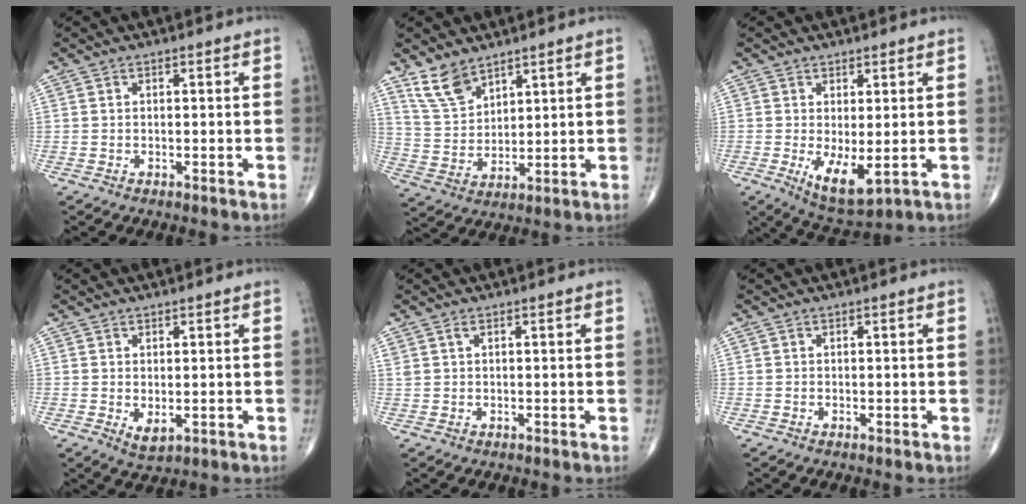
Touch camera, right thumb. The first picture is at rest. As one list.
[{"total": 7.6, "force": [5.8, 3.5, 3.4], "torque": [-0.056, -0.031, 0.126]}, {"total": 7.0, "force": [-1.0, 2.7, 6.4], "torque": [-0.106, -0.021, -0.002]}, {"total": 2.7, "force": [-0.2, 1.4, 2.3], "torque": [-0.034, -0.006, 0.006]}, {"total": 0.9, "force": [0.6, 0.4, 0.6], "torque": [-0.013, 0.010, 0.015]}, {"total": 0.0}]